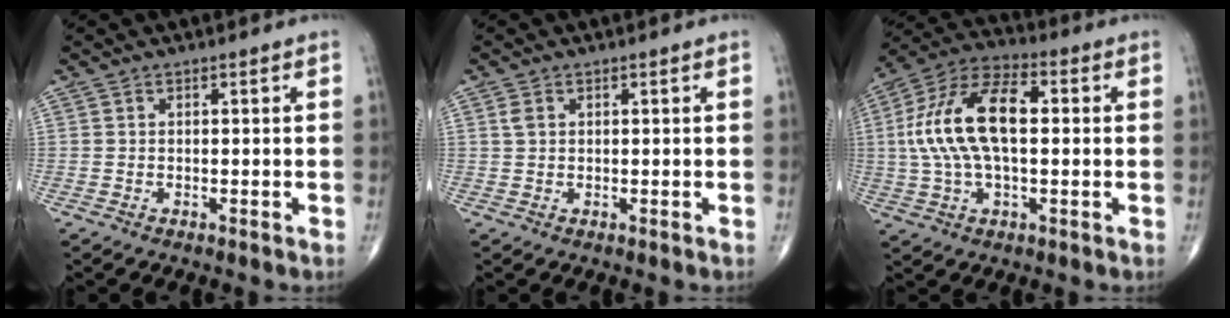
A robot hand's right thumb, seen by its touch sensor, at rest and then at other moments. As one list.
[{"total": 1.4, "force": [0.5, 1.0, 0.8], "torque": [-0.018, 0.003, 0.013]}, {"total": 17.1, "force": [1.5, 8.6, 14.7], "torque": [-0.290, 0.031, 0.022]}]